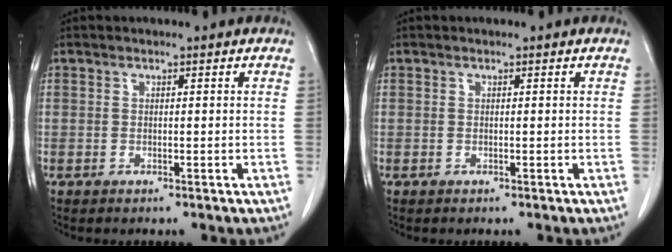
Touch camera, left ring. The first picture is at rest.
{"total": 0.0}